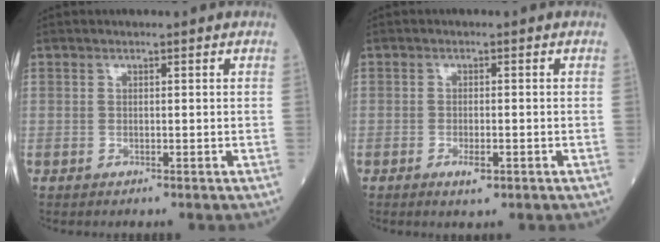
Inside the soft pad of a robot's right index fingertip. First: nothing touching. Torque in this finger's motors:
{"motor_torque": [0.22, -0.06, 0.15, 0.02]}